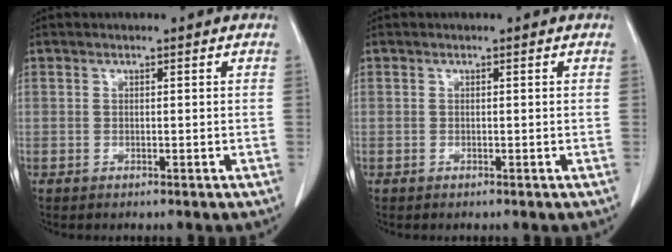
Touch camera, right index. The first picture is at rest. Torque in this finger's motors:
{"motor_torque": [0.04, -0.03, -0.02, 0.01]}